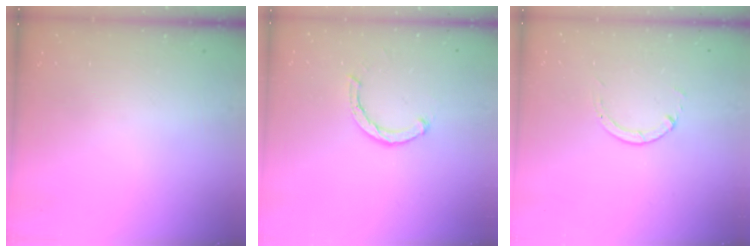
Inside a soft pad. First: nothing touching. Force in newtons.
{"total": 2.1, "press": 2.1, "slide": 0.1}
{"total": 1.3, "press": 1.3, "slide": 0.2}